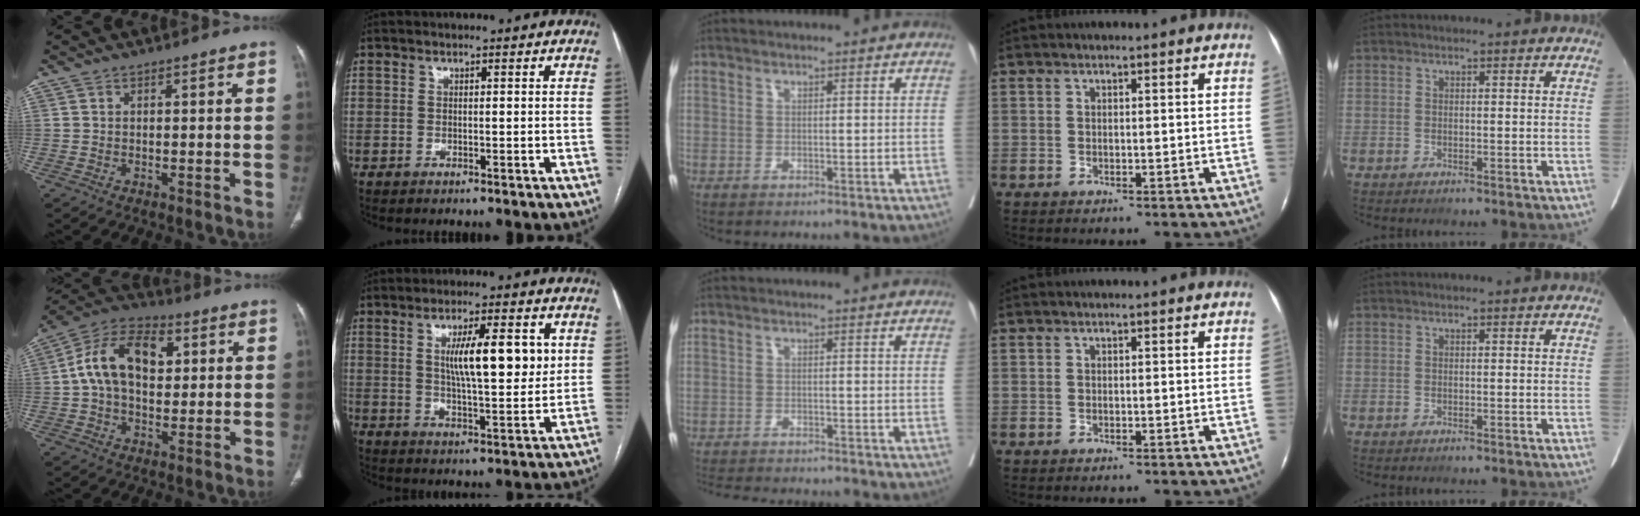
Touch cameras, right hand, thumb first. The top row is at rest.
{"thumb": {"total": 14.9, "force": [2.8, 9.5, 11.1], "torque": [-0.177, 0.023, 0.041]}, "index": {"total": 10.9, "force": [2.8, 2.3, 10.2], "torque": [-0.165, 0.000, 0.047]}, "middle": {"total": 8.5, "force": [-8.0, 0.3, 2.8], "torque": [-0.036, -0.008, -0.114]}}